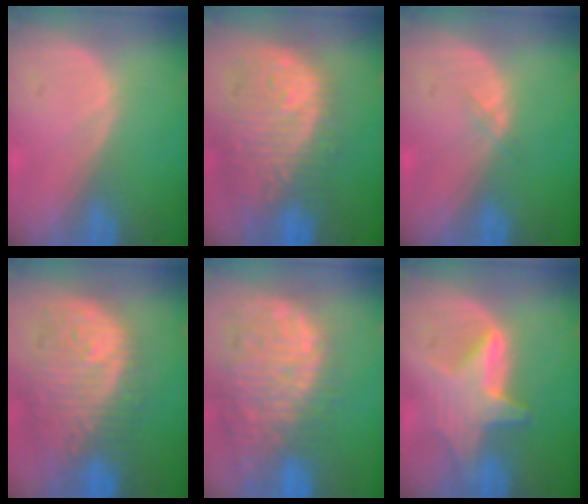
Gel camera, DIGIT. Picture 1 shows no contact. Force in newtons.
{"total": 12.2, "press": 10.9, "slide": 5.5}
{"total": 0.6, "press": 0.6, "slide": 0.1}
{"total": 12.2, "press": 10.9, "slide": 5.6}
{"total": 13.8, "press": 11.6, "slide": 7.5}
{"total": 6.5, "press": 6.4, "slide": 1.4}